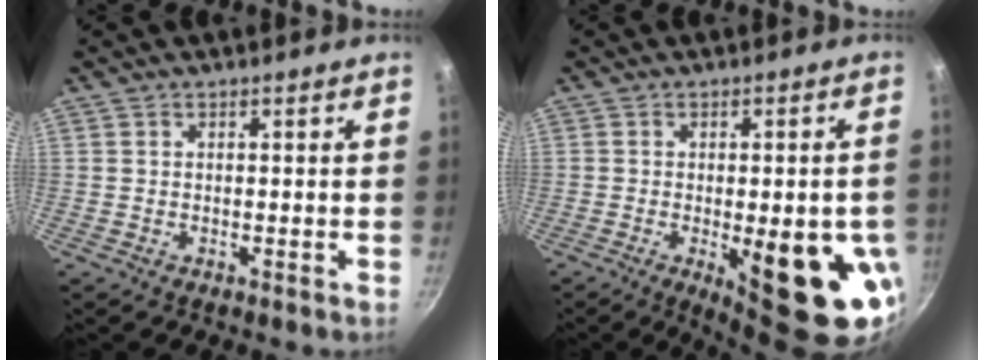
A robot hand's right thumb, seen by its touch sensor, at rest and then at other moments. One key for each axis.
{"total": 17.4, "fx": -4.6, "fy": 6.0, "fz": 15.7, "tx": -0.176, "ty": 0.000, "tz": -0.048}